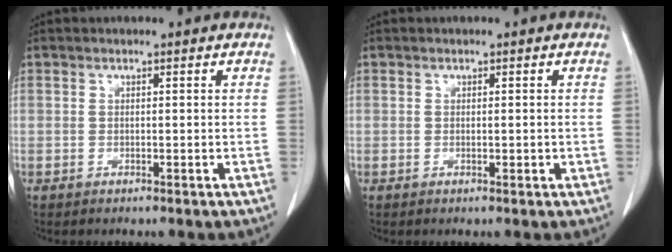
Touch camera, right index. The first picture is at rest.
{"total": 0.8, "force": [-0.1, 0.2, 0.7], "torque": [-0.010, -0.002, 0.002]}